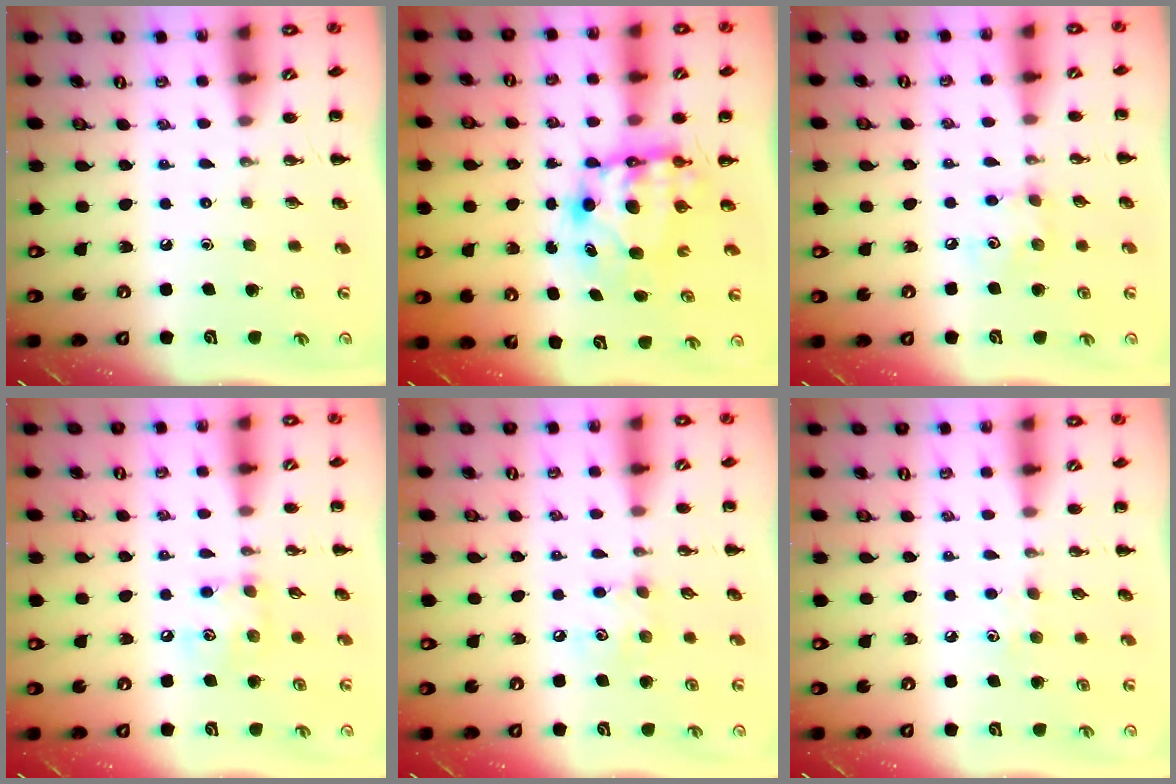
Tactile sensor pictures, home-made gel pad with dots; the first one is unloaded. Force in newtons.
{"total": 7.5, "press": 7.2, "slide": 2.1}
{"total": 5.2, "press": 5.2, "slide": 0.8}
{"total": 6.7, "press": 6.7, "slide": 0.5}
{"total": 5.0, "press": 5.0, "slide": 0.7}
{"total": 5.7, "press": 5.4, "slide": 1.7}